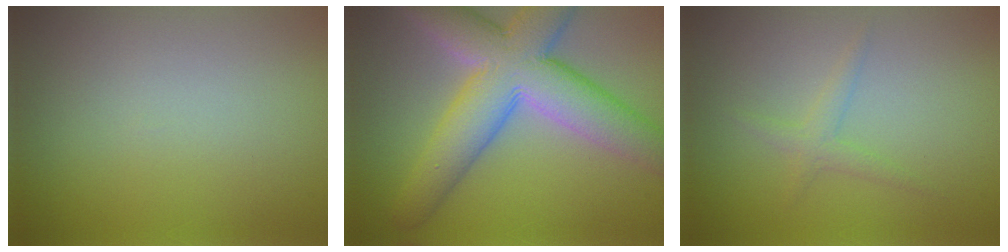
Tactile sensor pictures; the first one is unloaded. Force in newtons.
{"total": 10.4, "press": 10.4, "slide": 0.6}
{"total": 1.4, "press": 1.4, "slide": 0.0}